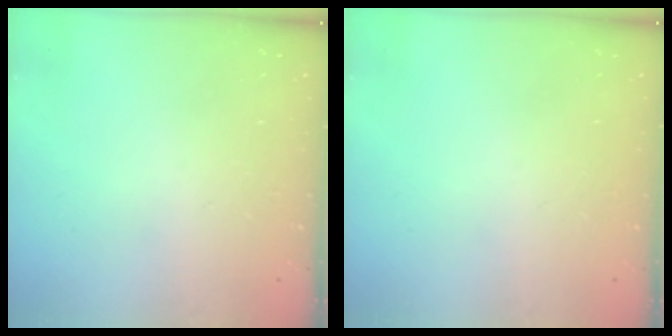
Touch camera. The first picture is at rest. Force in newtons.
{"total": 0.0}